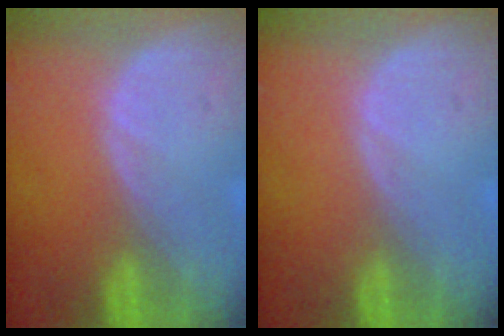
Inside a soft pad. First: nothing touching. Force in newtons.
{"total": 0.0}